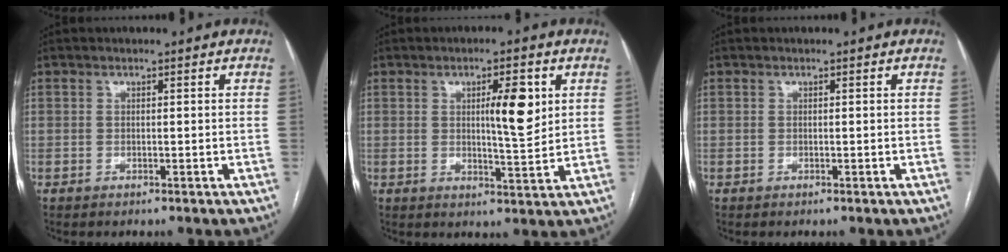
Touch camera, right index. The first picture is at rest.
{"total": 6.7, "force": [1.9, 1.2, 6.3], "torque": [-0.097, -0.003, 0.030]}
{"total": 0.0}